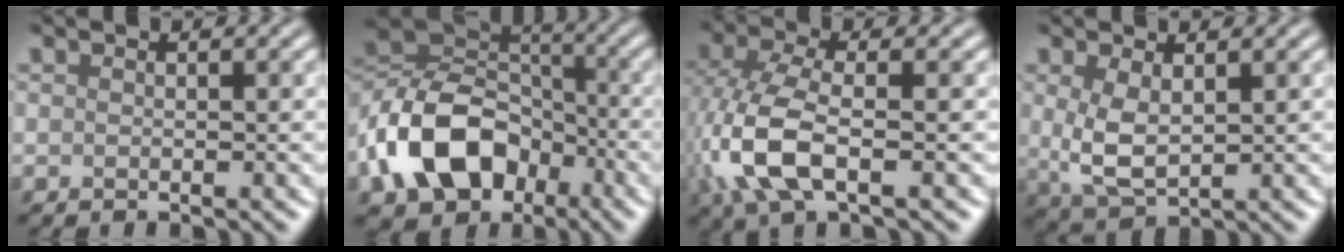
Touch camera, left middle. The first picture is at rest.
{"total": 11.7, "force": [-4.5, 8.4, 6.8], "torque": [-0.150, 0.001, -0.091]}
{"total": 6.9, "force": [-1.6, 3.3, 5.9], "torque": [-0.151, 0.006, -0.038]}
{"total": 4.0, "force": [0.5, 2.2, 3.3], "torque": [-0.080, 0.000, 0.019]}